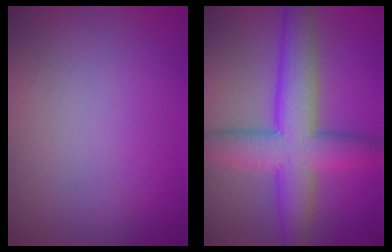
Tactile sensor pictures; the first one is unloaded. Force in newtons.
{"total": 7.6, "press": 7.6, "slide": 0.1}